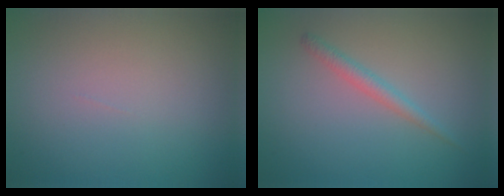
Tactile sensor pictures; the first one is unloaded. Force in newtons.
{"total": 1.4, "press": 1.4, "slide": 0.1}